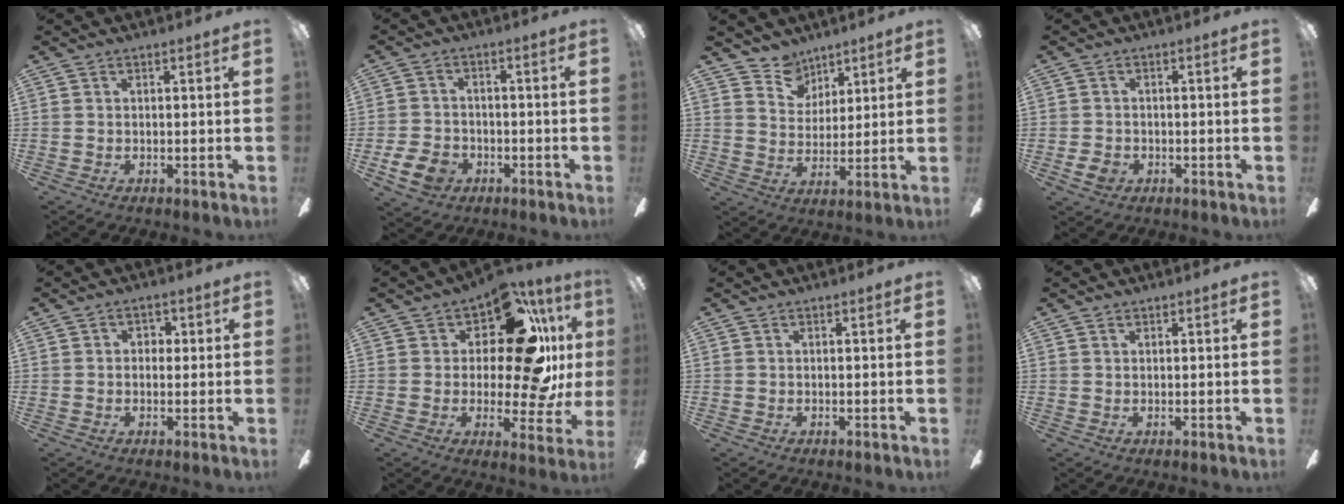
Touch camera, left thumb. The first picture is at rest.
{"total": 7.3, "force": [-3.3, 5.3, 3.7], "torque": [-0.091, 0.020, -0.061]}
{"total": 8.0, "force": [6.4, 4.8, 0.3], "torque": [-0.017, -0.039, 0.123]}
{"total": 3.4, "force": [-1.3, 2.7, 1.7], "torque": [-0.031, 0.006, -0.023]}
{"total": 2.7, "force": [0.2, 2.1, 1.7], "torque": [-0.016, 0.006, -0.003]}
{"total": 17.2, "force": [8.1, 6.9, 13.6], "torque": [-0.212, -0.060, 0.130]}
{"total": 0.0}
{"total": 0.7, "force": [0.6, 0.3, 0.2], "torque": [-0.005, 0.001, 0.011]}